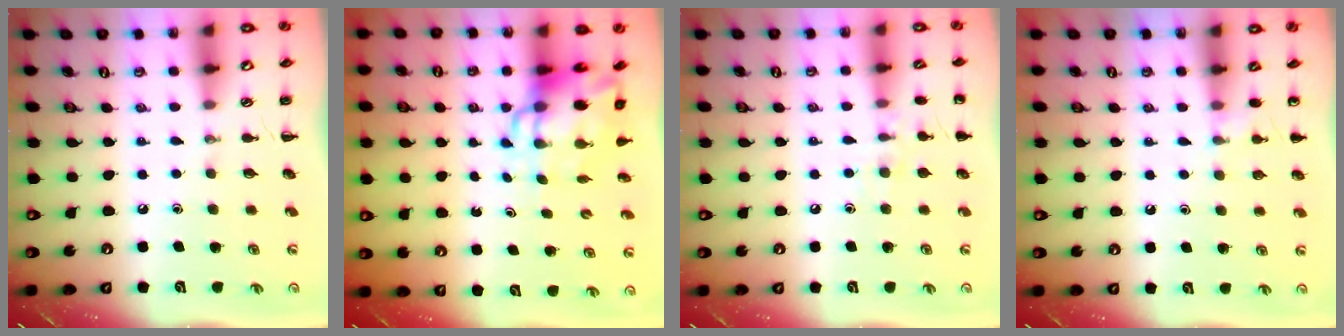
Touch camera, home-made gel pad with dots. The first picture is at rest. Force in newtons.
{"total": 8.6, "press": 8.2, "slide": 2.3}
{"total": 8.2, "press": 7.9, "slide": 2.1}
{"total": 5.3, "press": 5.0, "slide": 1.7}